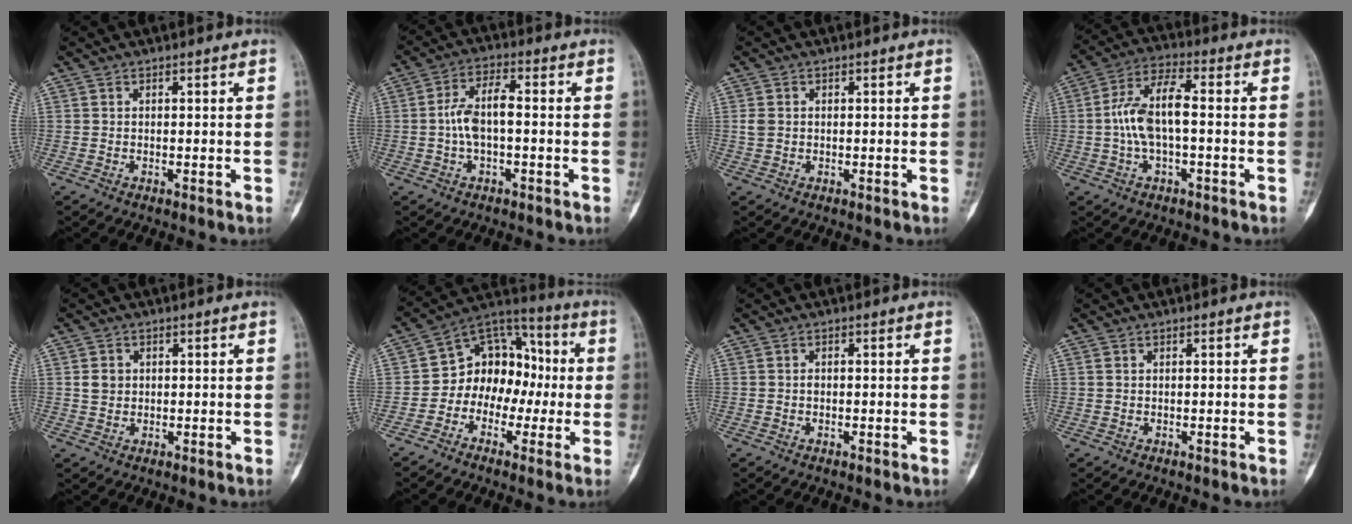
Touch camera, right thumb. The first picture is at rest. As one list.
[{"total": 6.9, "force": [-0.7, 2.8, 6.2], "torque": [-0.125, 0.024, -0.019]}, {"total": 1.7, "force": [0.1, 1.4, 0.9], "torque": [-0.020, 0.004, 0.005]}, {"total": 10.1, "force": [-0.6, 4.0, 9.3], "torque": [-0.194, 0.032, -0.015]}, {"total": 2.7, "force": [0.5, 2.3, 1.2], "torque": [-0.010, 0.001, 0.012]}, {"total": 13.0, "force": [-1.8, 10.2, 7.9], "torque": [-0.074, 0.050, -0.045]}, {"total": 0.7, "force": [-0.1, 0.5, 0.5], "torque": [-0.006, 0.000, -0.003]}, {"total": 0.5, "force": [0.2, 0.4, 0.3], "torque": [-0.005, 0.004, 0.006]}]